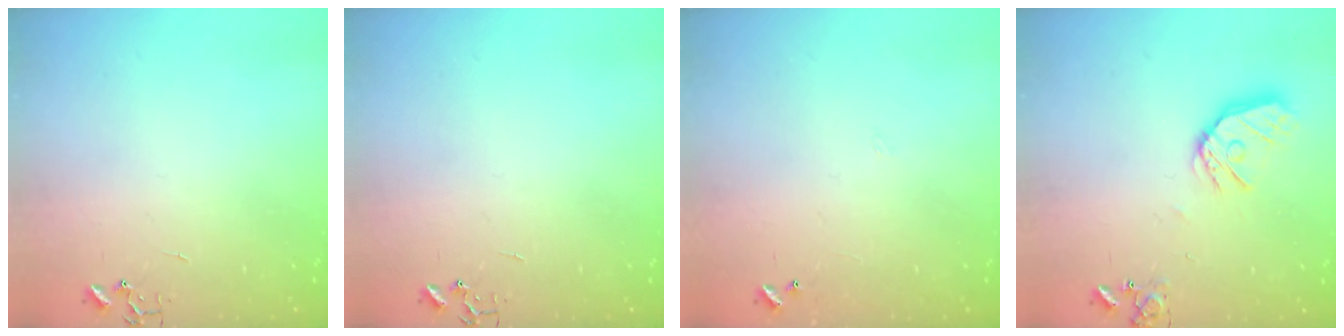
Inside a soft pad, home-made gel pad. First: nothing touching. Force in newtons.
{"total": 0.0}
{"total": 3.8, "press": 3.8, "slide": 0.5}
{"total": 14.1, "press": 14.0, "slide": 1.7}